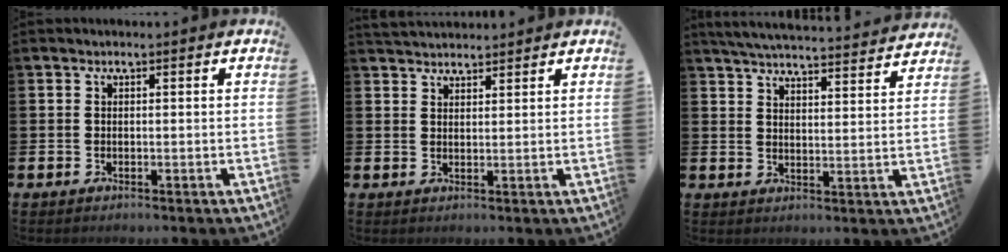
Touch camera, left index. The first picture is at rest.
{"total": 2.7, "force": [2.6, 0.6, 0.0], "torque": [0.001, -0.012, 0.048]}
{"total": 5.4, "force": [5.4, 0.3, 0.8], "torque": [-0.035, -0.041, 0.094]}